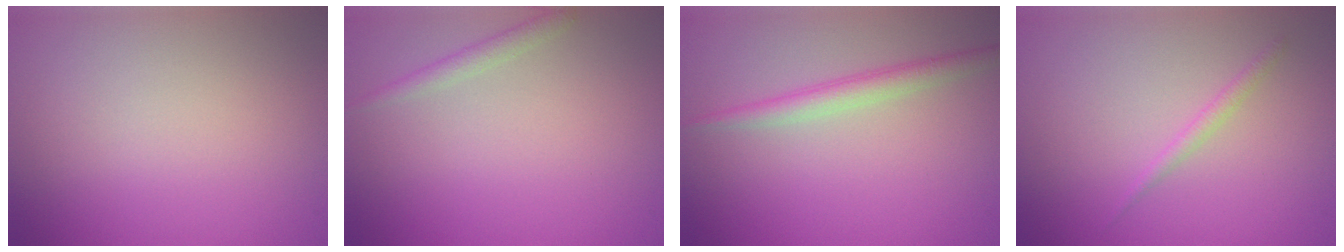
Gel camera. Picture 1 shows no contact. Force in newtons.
{"total": 1.3, "press": 1.3, "slide": 0.1}
{"total": 2.2, "press": 2.2, "slide": 0.0}
{"total": 1.0, "press": 1.0, "slide": 0.1}